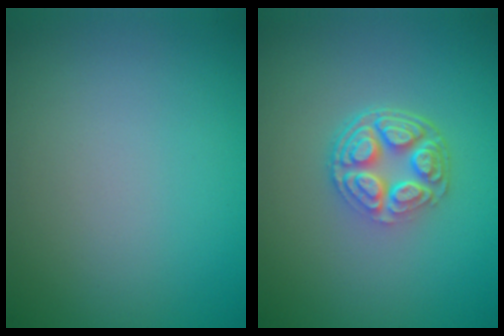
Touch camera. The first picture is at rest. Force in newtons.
{"total": 5.0, "press": 3.7, "slide": 3.3}